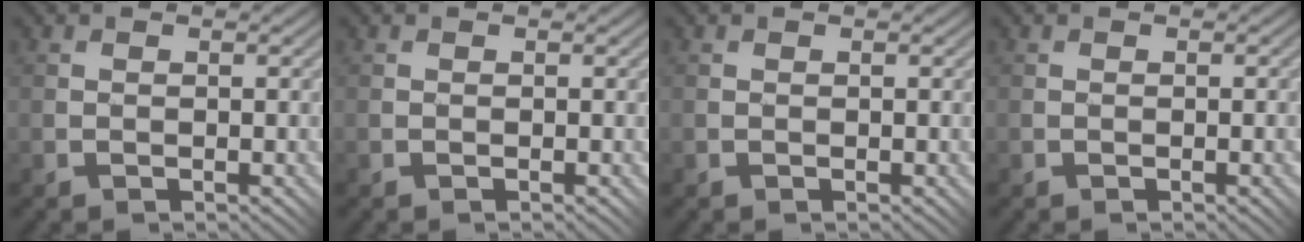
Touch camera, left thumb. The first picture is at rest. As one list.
[{"total": 0.0}, {"total": 0.0}, {"total": 1.6, "force": [-0.5, 0.8, 1.3], "torque": [-0.015, -0.004, -0.003]}]